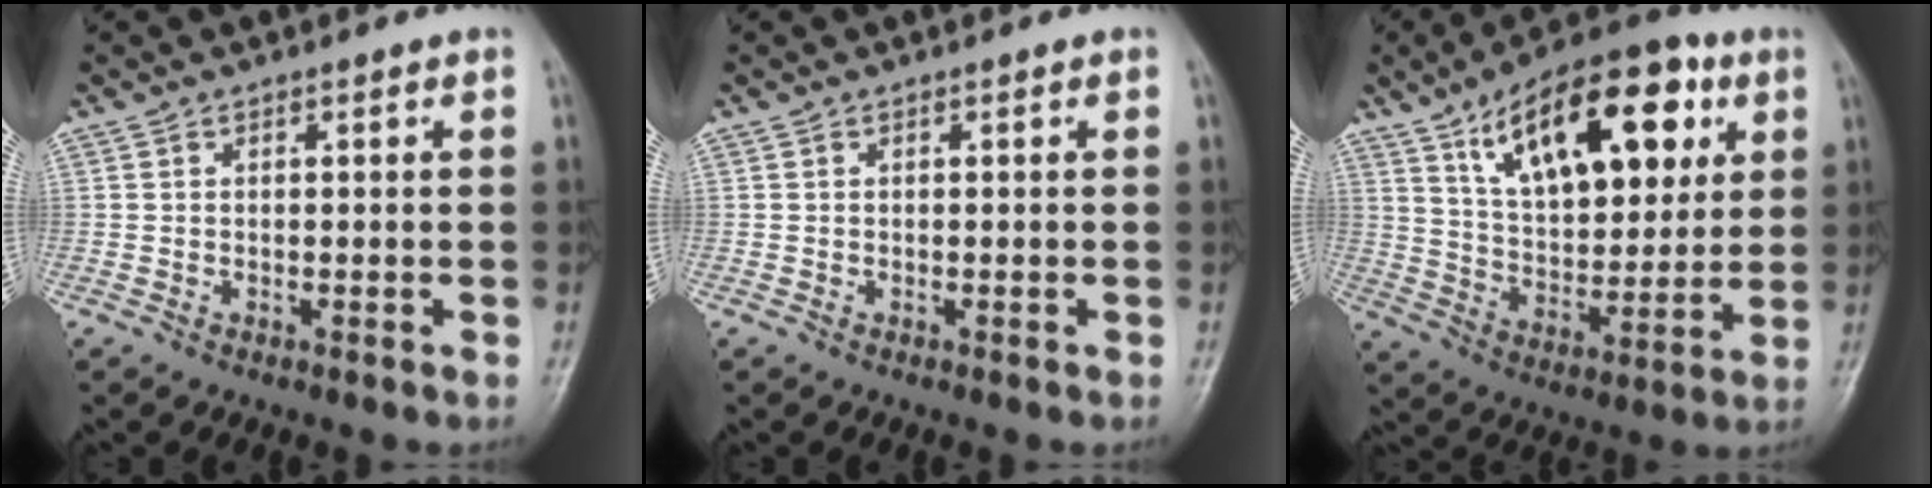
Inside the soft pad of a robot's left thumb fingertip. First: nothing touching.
{"total": 0.0}
{"total": 22.9, "force": [9.8, 11.1, 17.4], "torque": [-0.228, -0.024, 0.162]}